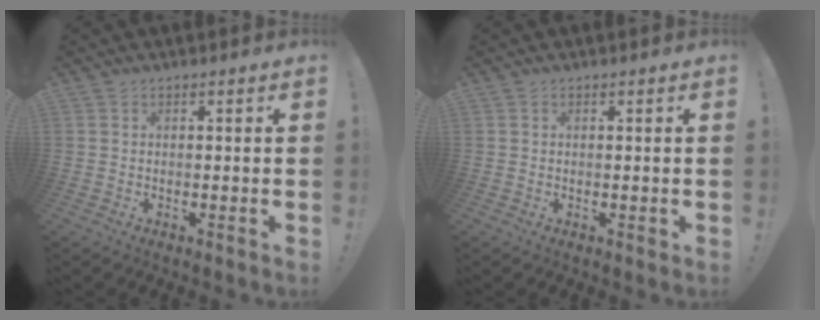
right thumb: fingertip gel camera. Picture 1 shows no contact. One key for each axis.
{"total": 0.6, "fx": 0.1, "fy": 0.4, "fz": 0.4, "tx": -0.006, "ty": 0.001, "tz": 0.002}